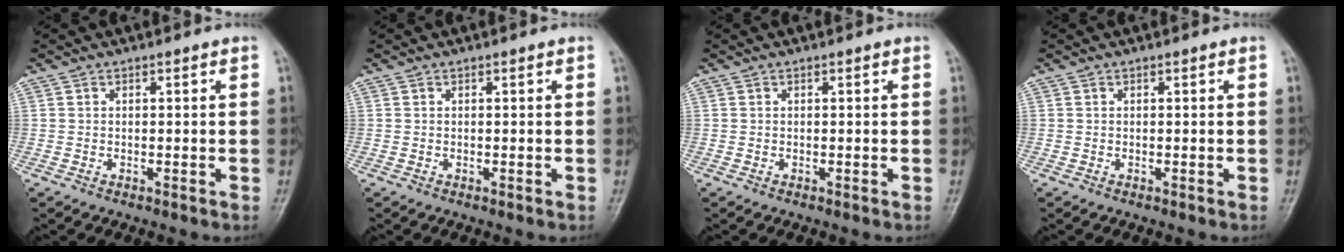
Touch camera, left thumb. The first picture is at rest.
{"total": 0.0}
{"total": 0.0}
{"total": 0.0}